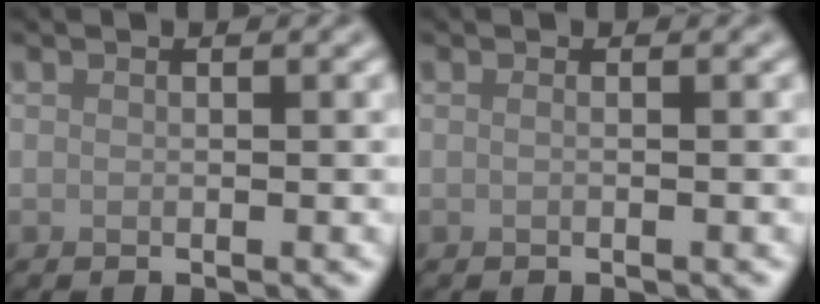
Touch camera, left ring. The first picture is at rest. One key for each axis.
{"total": 0.5, "fx": 0.0, "fy": 0.2, "fz": 0.5, "tx": -0.007, "ty": -0.005, "tz": -0.004}